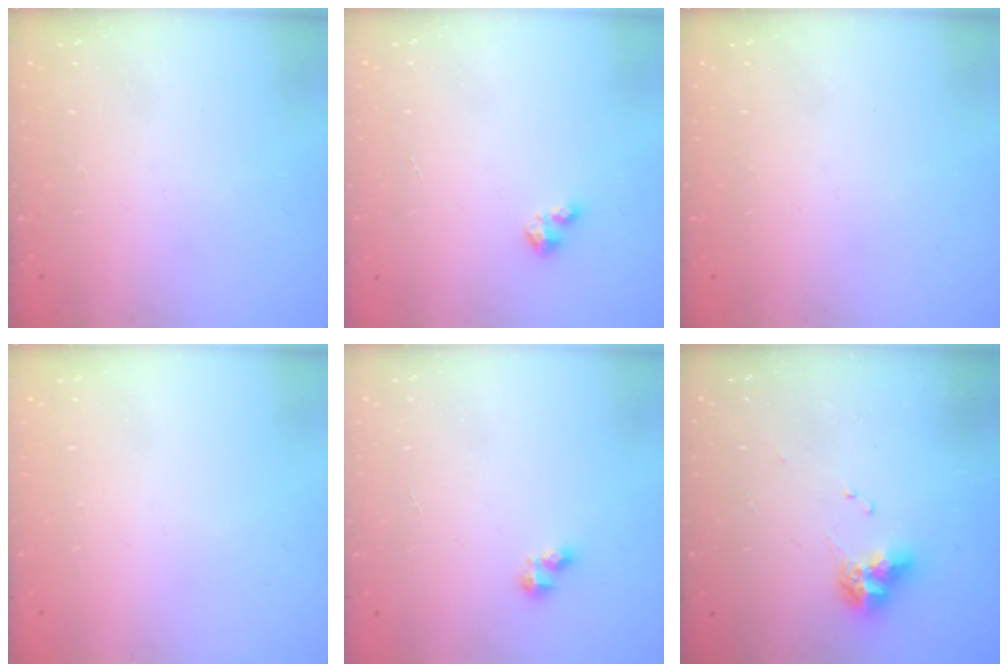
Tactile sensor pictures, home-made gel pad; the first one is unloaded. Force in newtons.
{"total": 1.7, "press": 1.7, "slide": 0.2}
{"total": 0.0}
{"total": 0.0}
{"total": 2.4, "press": 2.4, "slide": 0.3}
{"total": 9.0, "press": 8.9, "slide": 0.9}